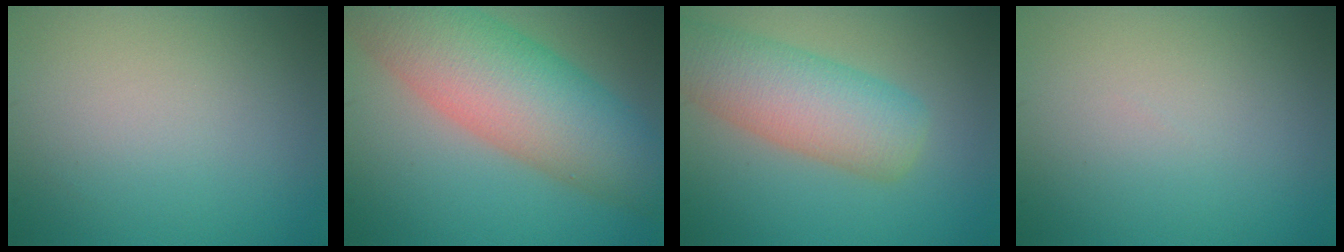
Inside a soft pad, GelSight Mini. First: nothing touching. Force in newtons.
{"total": 10.9, "press": 10.9, "slide": 0.6}
{"total": 6.8, "press": 6.8, "slide": 0.5}
{"total": 0.0}